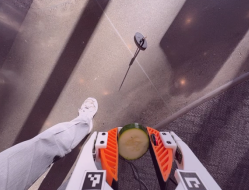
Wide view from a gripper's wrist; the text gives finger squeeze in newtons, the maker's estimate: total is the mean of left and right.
{"total": 12.8, "left": 13.1, "right": 12.5}